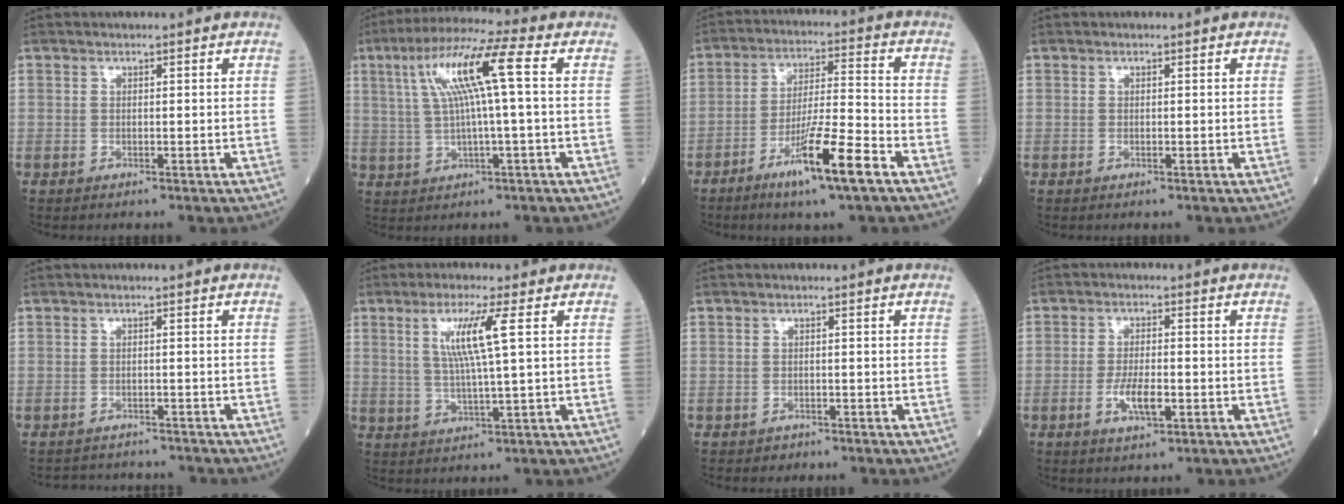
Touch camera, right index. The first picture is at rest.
{"total": 11.3, "force": [2.5, 0.1, 11.0], "torque": [-0.208, 0.029, 0.045]}
{"total": 11.3, "force": [-6.3, 0.0, 9.3], "torque": [-0.164, -0.014, -0.113]}
{"total": 0.0}
{"total": 5.7, "force": [-5.6, 1.2, 0.4], "torque": [-0.001, 0.005, -0.070]}
{"total": 7.1, "force": [2.2, -0.7, 6.7], "torque": [-0.134, -0.002, 0.045]}
{"total": 1.2, "force": [-0.8, 0.8, 0.0], "torque": [-0.002, 0.003, -0.012]}
{"total": 5.0, "force": [-1.7, 1.3, 4.5], "torque": [-0.089, -0.003, -0.029]}